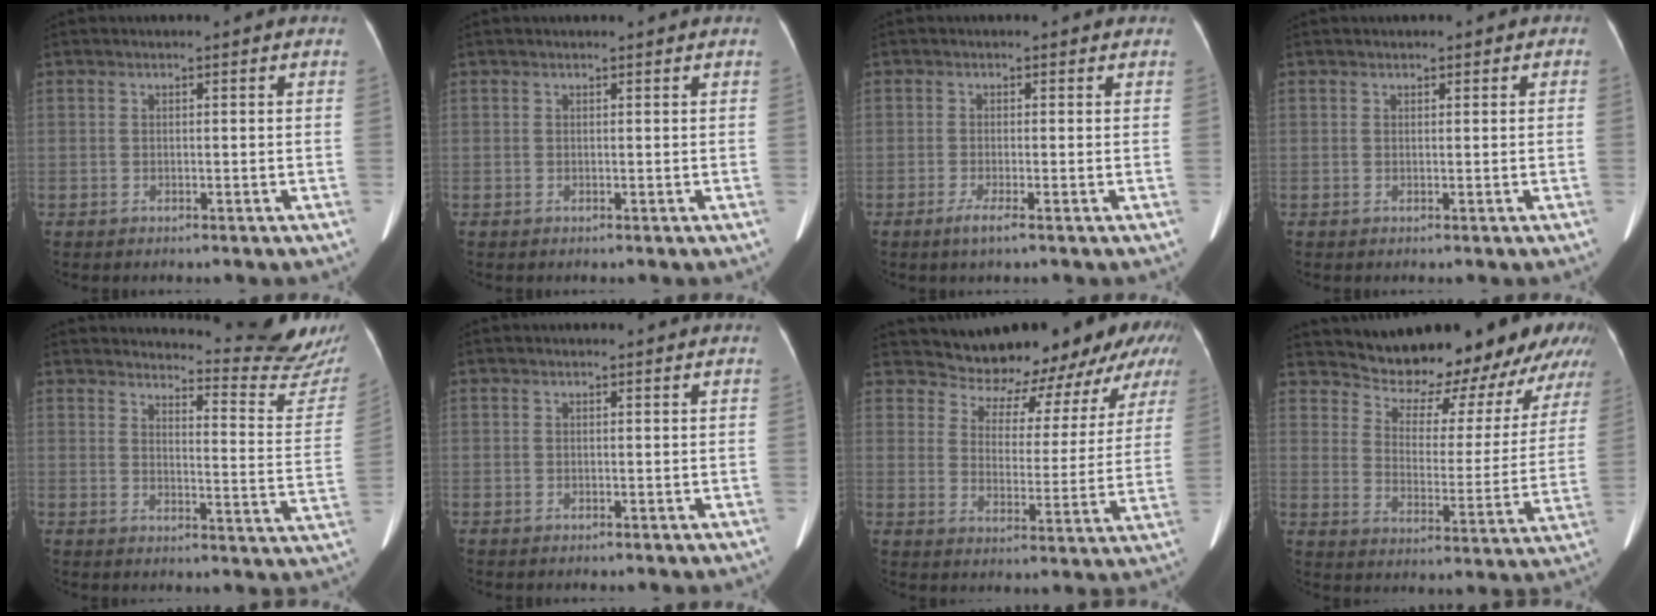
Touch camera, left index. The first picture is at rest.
{"total": 1.9, "force": [1.8, 0.0, 0.6], "torque": [-0.005, 0.002, 0.020]}
{"total": 2.3, "force": [-0.7, 0.3, 2.2], "torque": [-0.038, -0.012, -0.012]}
{"total": 0.9, "force": [0.3, 0.7, 0.4], "torque": [-0.003, -0.009, 0.001]}
{"total": 16.8, "force": [16.4, -0.8, 3.6], "torque": [-0.046, -0.145, 0.176]}
{"total": 2.3, "force": [2.2, 0.0, 0.7], "torque": [-0.006, 0.002, 0.024]}
{"total": 18.3, "force": [16.9, 5.8, 4.2], "torque": [-0.032, -0.040, 0.193]}
{"total": 25.1, "force": [22.8, 6.1, 8.5], "torque": [-0.115, -0.084, 0.277]}